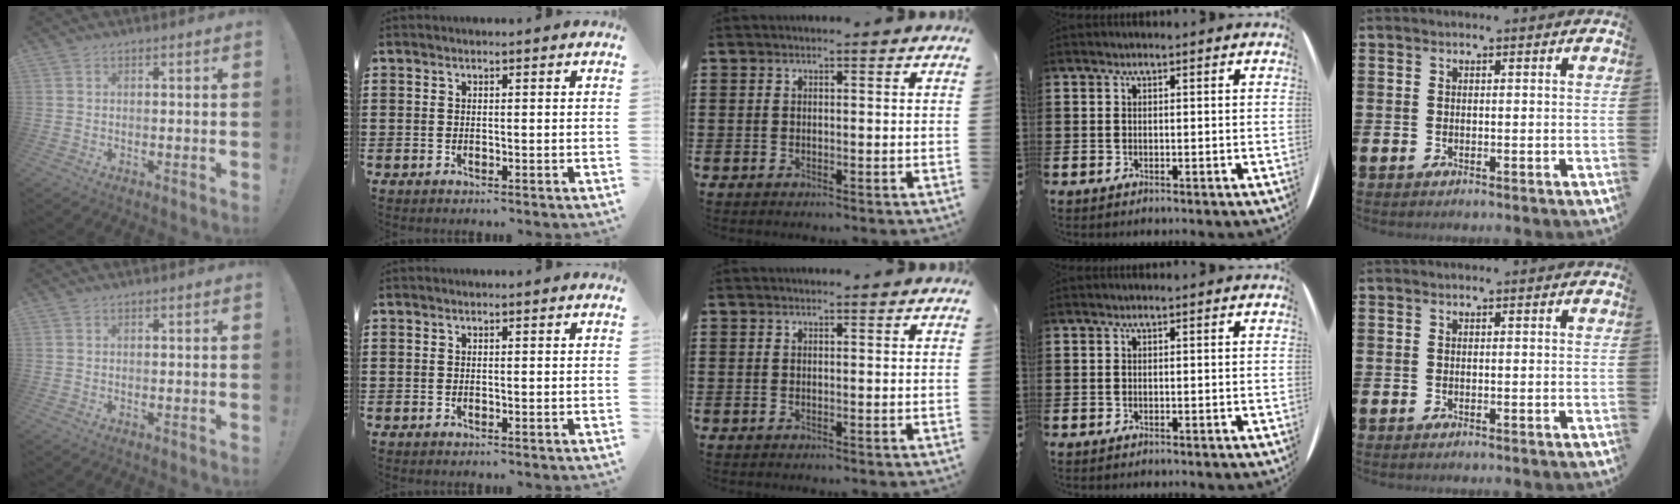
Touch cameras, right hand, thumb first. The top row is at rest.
{}